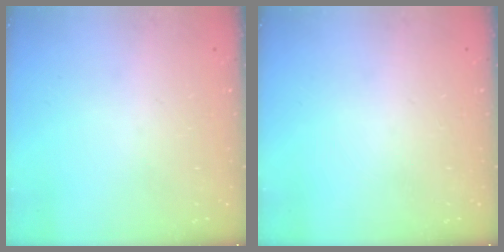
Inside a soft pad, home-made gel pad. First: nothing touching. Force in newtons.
{"total": 0.0}